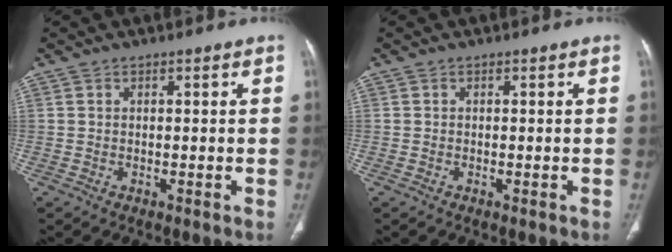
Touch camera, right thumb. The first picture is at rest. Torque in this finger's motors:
{"motor_torque": [-0.15, 0.17, 0.03, 0.68, 0.04]}